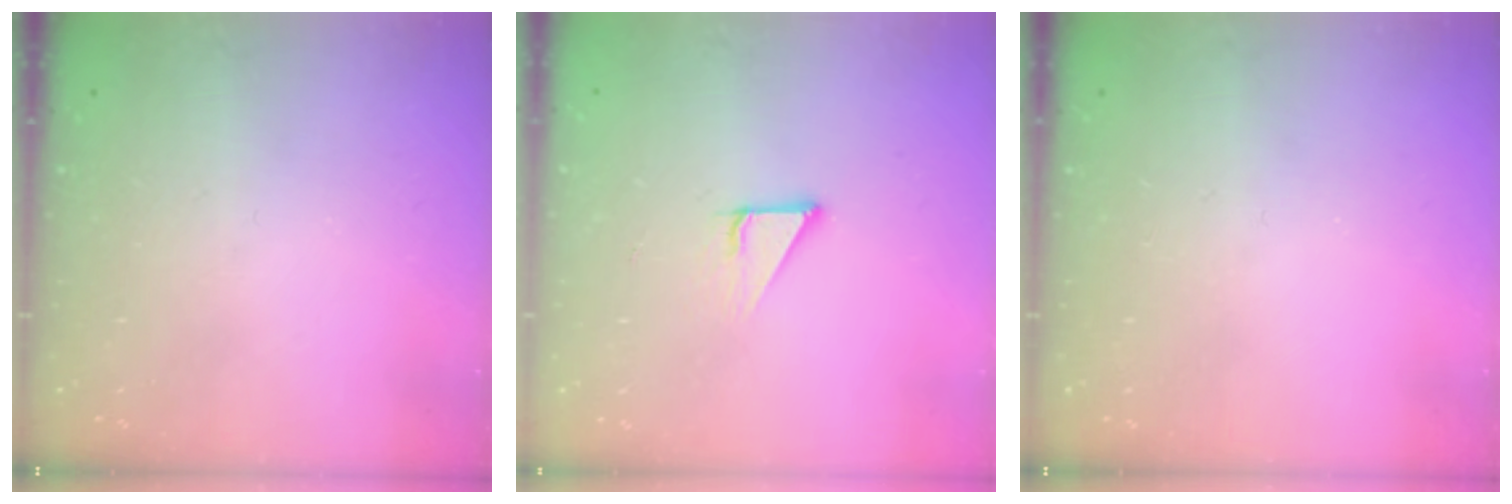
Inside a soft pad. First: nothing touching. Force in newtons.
{"total": 3.5, "press": 3.5, "slide": 0.2}
{"total": 0.0}